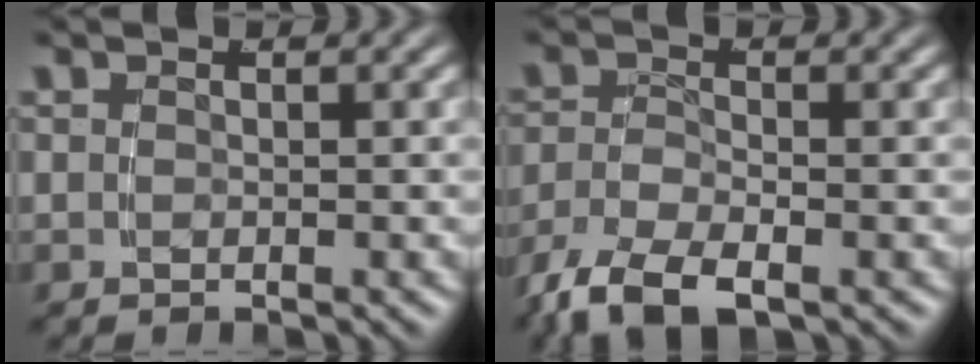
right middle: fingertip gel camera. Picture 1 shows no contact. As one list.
[{"total": 5.6, "force": [-3.5, 2.9, 3.3], "torque": [-0.080, -0.029, -0.043]}]